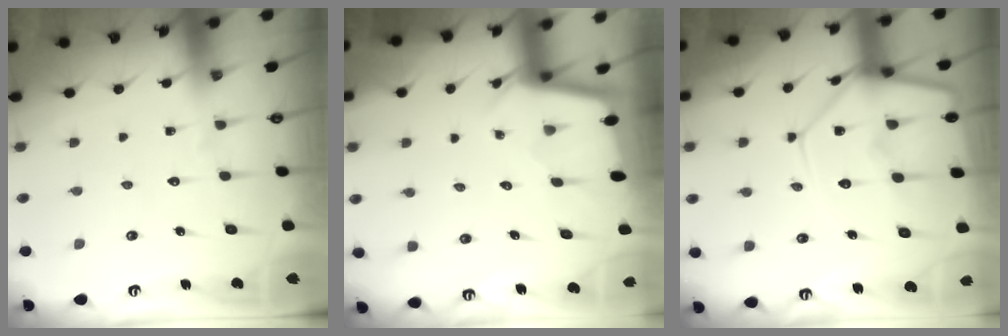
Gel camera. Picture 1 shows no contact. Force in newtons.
{"total": 2.0, "press": 2.0, "slide": 0.1}
{"total": 15.5, "press": 15.4, "slide": 1.4}